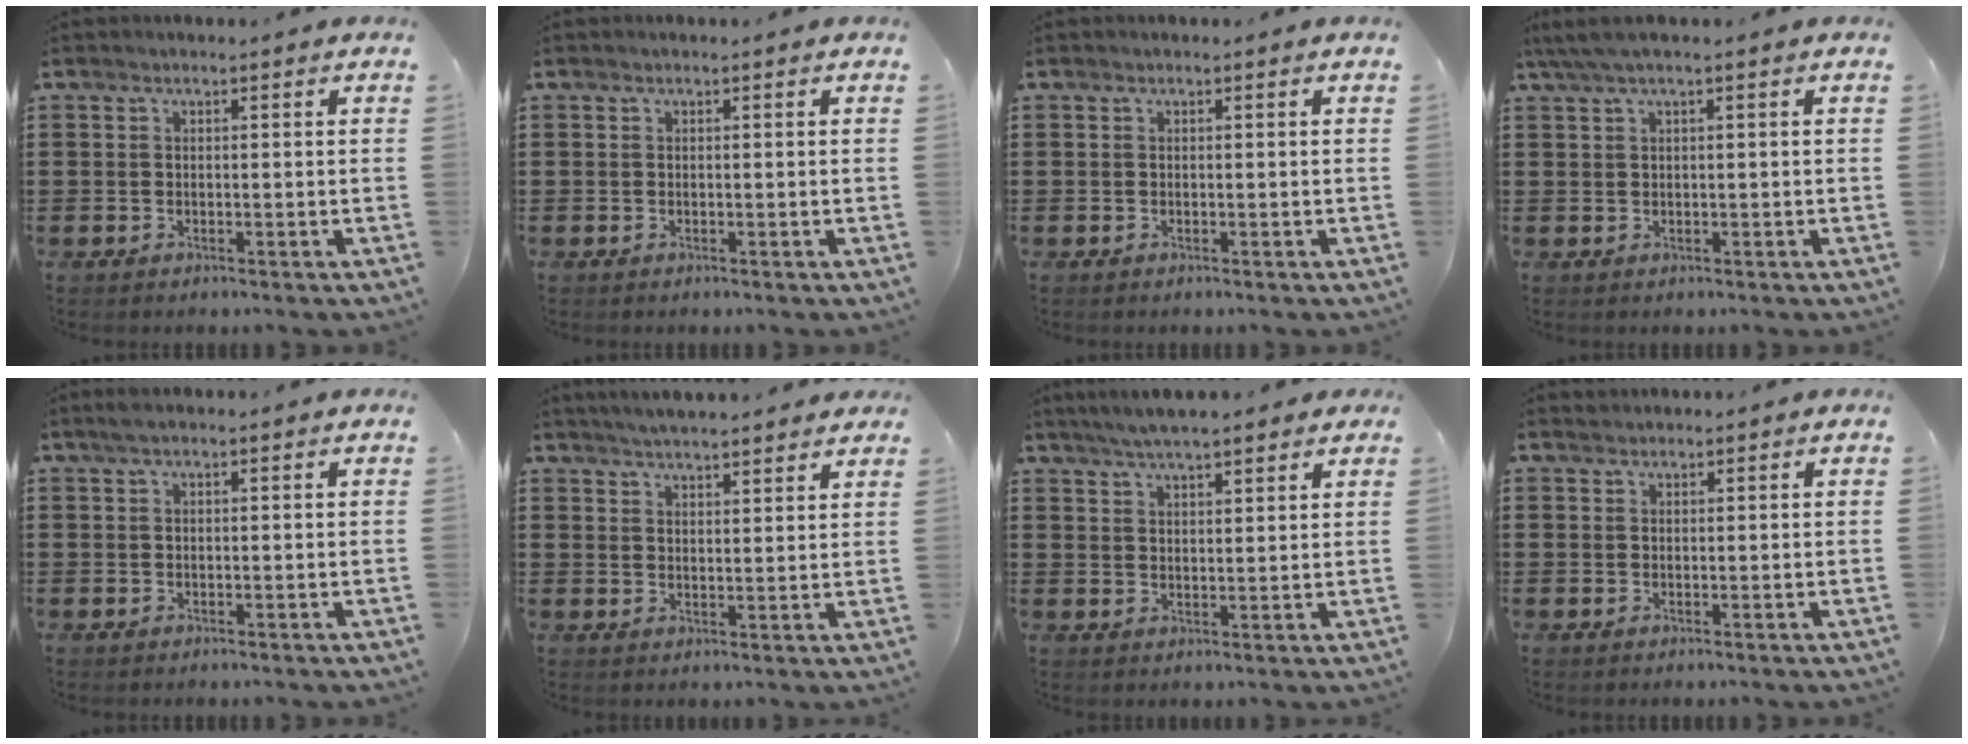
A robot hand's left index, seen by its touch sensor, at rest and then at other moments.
{"total": 0.0}
{"total": 0.0}
{"total": 2.0, "force": [0.7, 0.1, 1.9], "torque": [-0.042, -0.004, 0.010]}
{"total": 1.1, "force": [0.6, 0.2, 0.9], "torque": [-0.018, 0.002, 0.010]}
{"total": 3.5, "force": [3.5, -0.2, 0.4], "torque": [-0.019, -0.012, 0.063]}
{"total": 4.3, "force": [3.8, 0.4, 1.9], "torque": [-0.046, -0.004, 0.068]}
{"total": 0.8, "force": [0.8, 0.2, 0.0], "torque": [-0.002, -0.001, 0.017]}